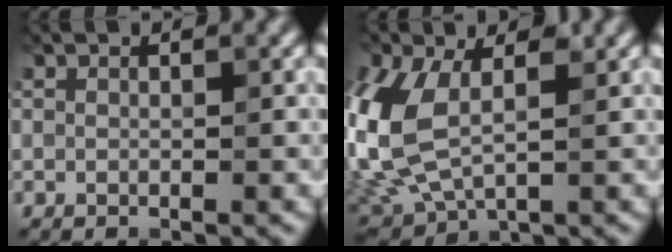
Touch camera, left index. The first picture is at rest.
{"total": 10.7, "force": [1.1, 6.5, 8.5], "torque": [-0.218, -0.006, 0.021]}